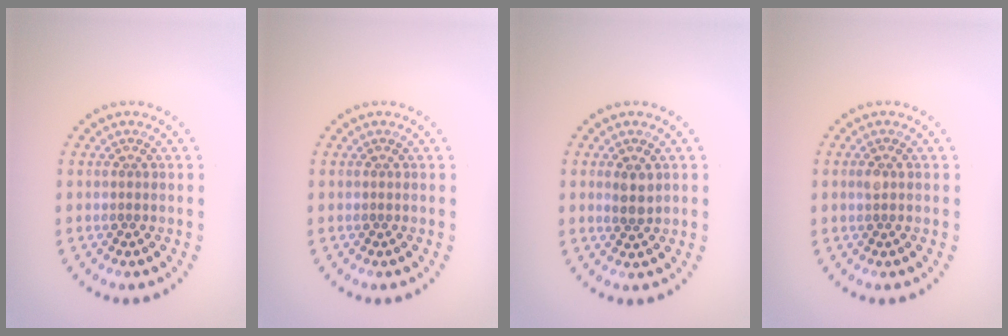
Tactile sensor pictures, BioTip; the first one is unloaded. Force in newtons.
{"total": 0.0}
{"total": 1.8, "press": 1.7, "slide": 0.7}
{"total": 0.6, "press": 0.5, "slide": 0.3}